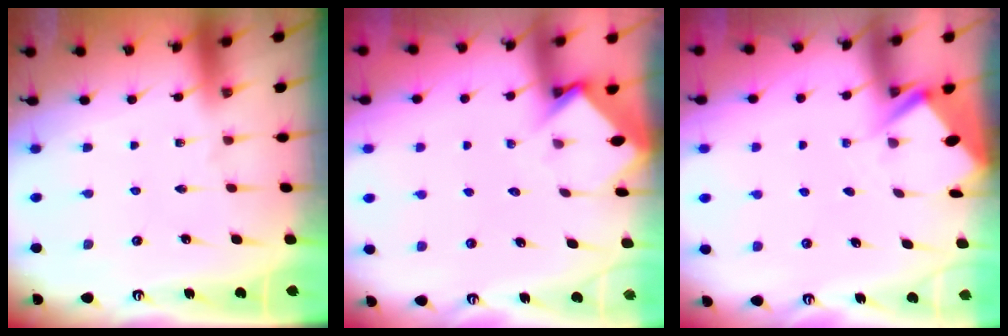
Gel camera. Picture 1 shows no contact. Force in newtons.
{"total": 3.7, "press": 3.7, "slide": 0.3}
{"total": 2.9, "press": 2.8, "slide": 0.4}